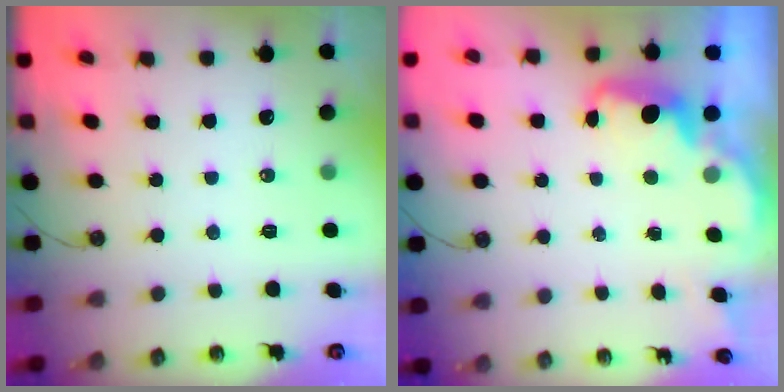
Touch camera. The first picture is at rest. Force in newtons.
{"total": 2.5, "press": 2.4, "slide": 0.7}